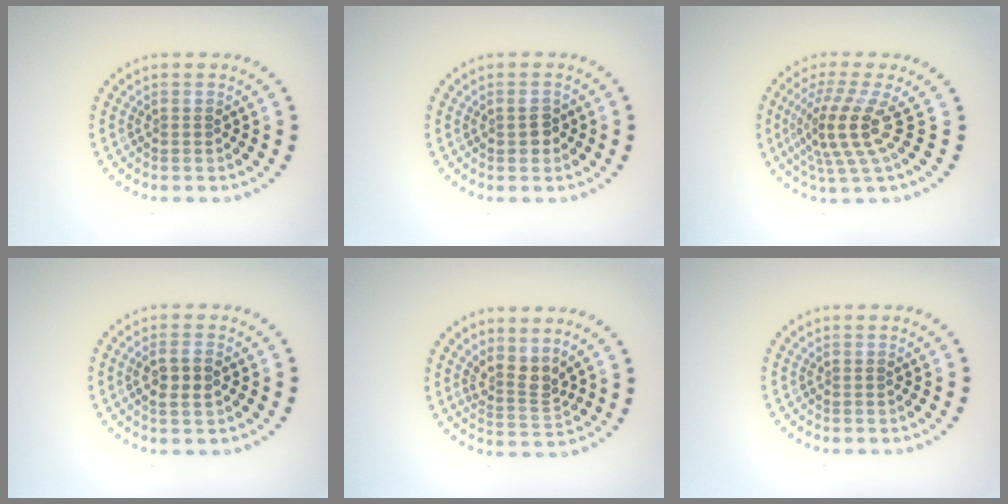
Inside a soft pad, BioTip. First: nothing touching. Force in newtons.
{"total": 1.5, "press": 1.5, "slide": 0.1}
{"total": 4.4, "press": 3.1, "slide": 3.1}
{"total": 2.4, "press": 2.3, "slide": 0.6}
{"total": 2.8, "press": 2.0, "slide": 2.0}
{"total": 0.0}